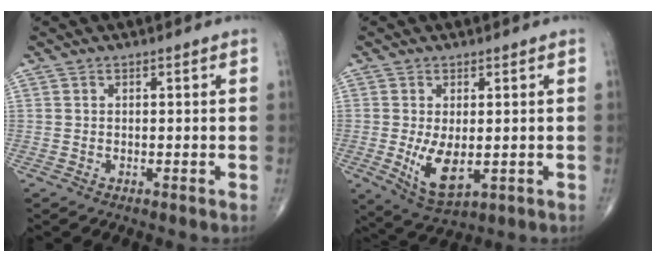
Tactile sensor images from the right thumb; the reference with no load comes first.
{"total": 7.5, "force": [-0.9, 3.6, 6.5], "torque": [-0.113, -0.022, -0.002]}